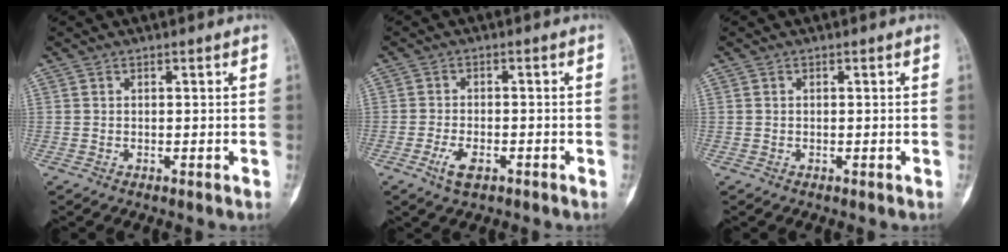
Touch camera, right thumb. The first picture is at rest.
{"total": 4.1, "force": [-2.1, 1.9, 3.0], "torque": [-0.060, 0.006, -0.037]}
{"total": 0.0}